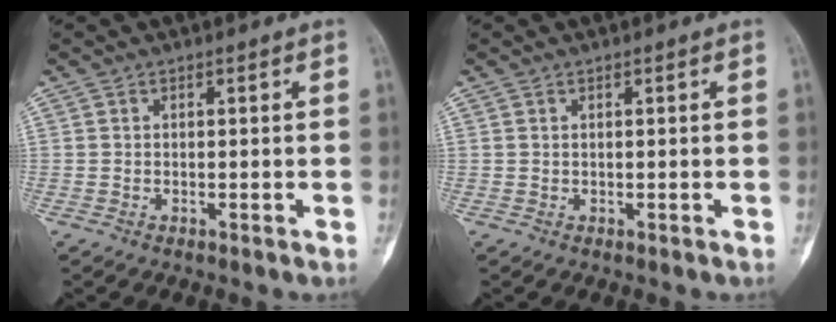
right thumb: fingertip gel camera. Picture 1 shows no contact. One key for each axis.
{"total": 0.0}